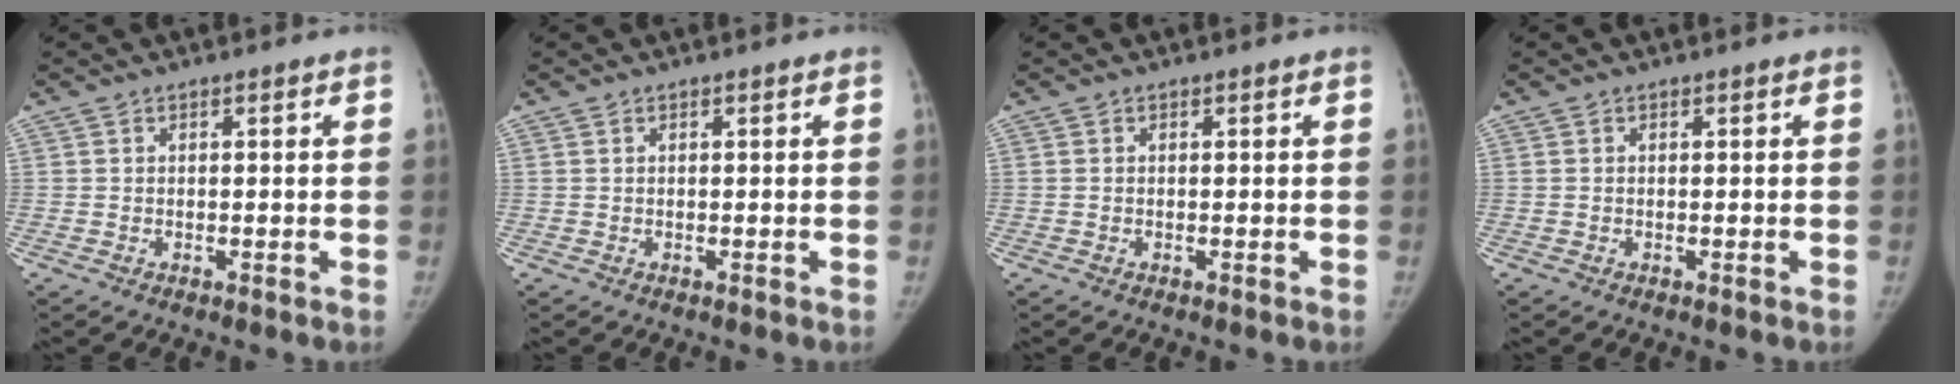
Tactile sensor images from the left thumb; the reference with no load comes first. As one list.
[{"total": 0.0}, {"total": 0.0}, {"total": 0.0}]